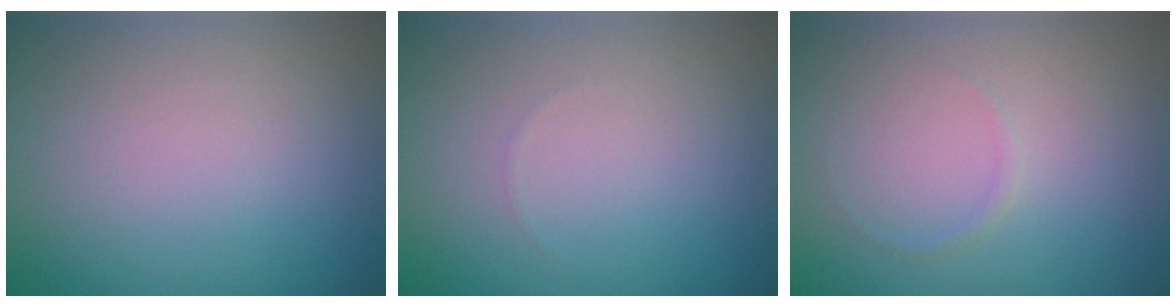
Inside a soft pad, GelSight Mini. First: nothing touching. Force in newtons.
{"total": 0.0}
{"total": 1.2, "press": 1.2, "slide": 0.2}